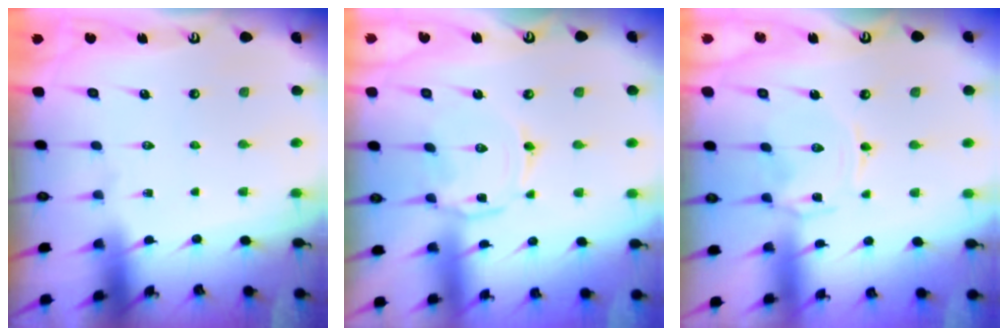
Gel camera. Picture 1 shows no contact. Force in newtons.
{"total": 1.7, "press": 1.7, "slide": 0.4}
{"total": 1.0, "press": 0.9, "slide": 0.2}